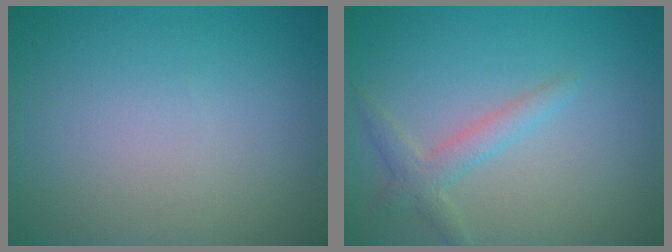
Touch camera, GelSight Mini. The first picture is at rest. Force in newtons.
{"total": 2.2, "press": 2.2, "slide": 0.1}